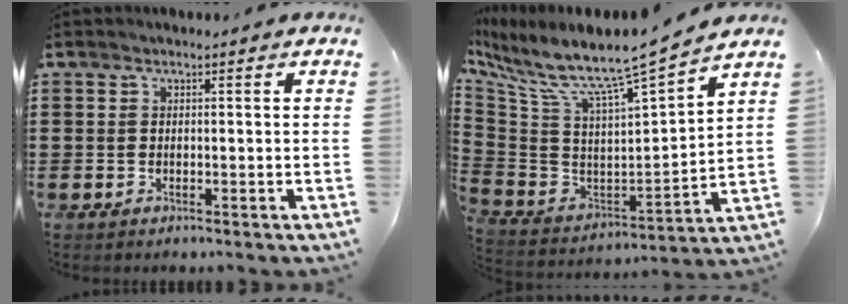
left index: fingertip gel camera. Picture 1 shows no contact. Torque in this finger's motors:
{"motor_torque": [2.14, 0.00, 0.52, 0.21]}